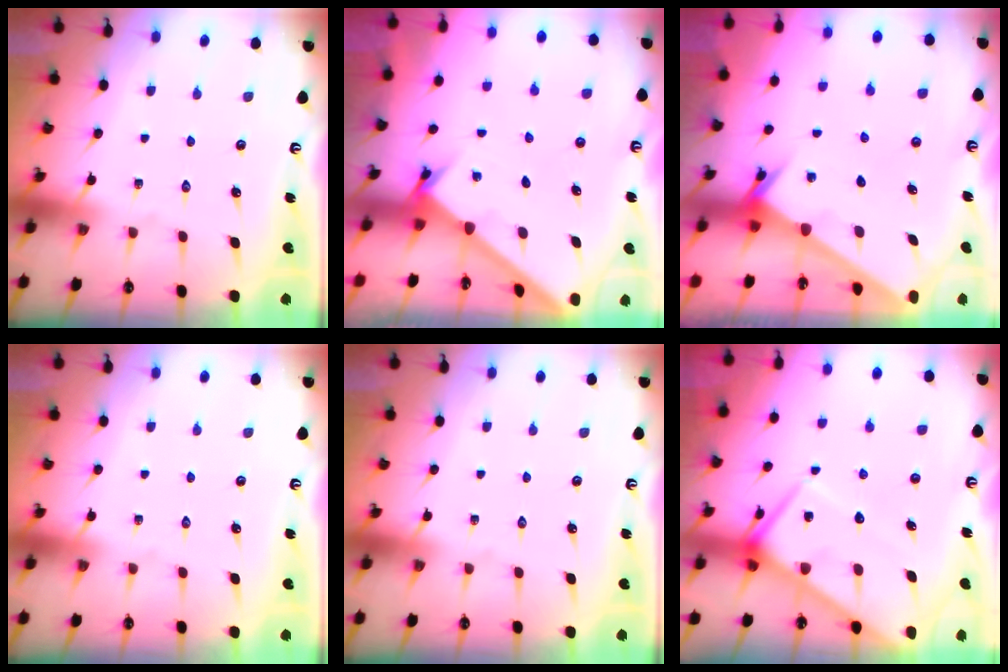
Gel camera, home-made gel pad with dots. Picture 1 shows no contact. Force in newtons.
{"total": 1.6, "press": 1.6, "slide": 0.2}
{"total": 2.4, "press": 2.4, "slide": 0.2}
{"total": 0.0}
{"total": 0.0}
{"total": 9.5, "press": 9.5, "slide": 0.9}